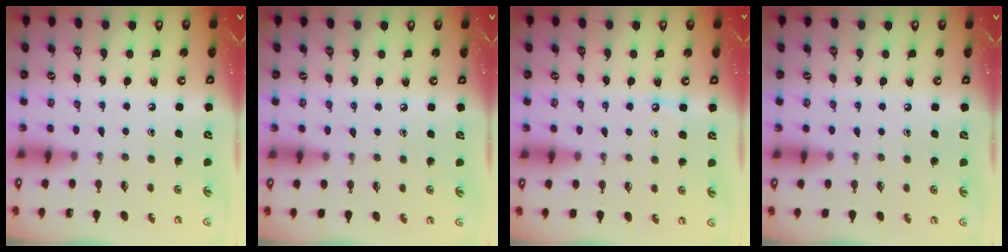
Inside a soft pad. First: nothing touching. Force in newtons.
{"total": 2.9, "press": 2.9, "slide": 0.5}
{"total": 4.4, "press": 4.4, "slide": 0.6}
{"total": 0.0}